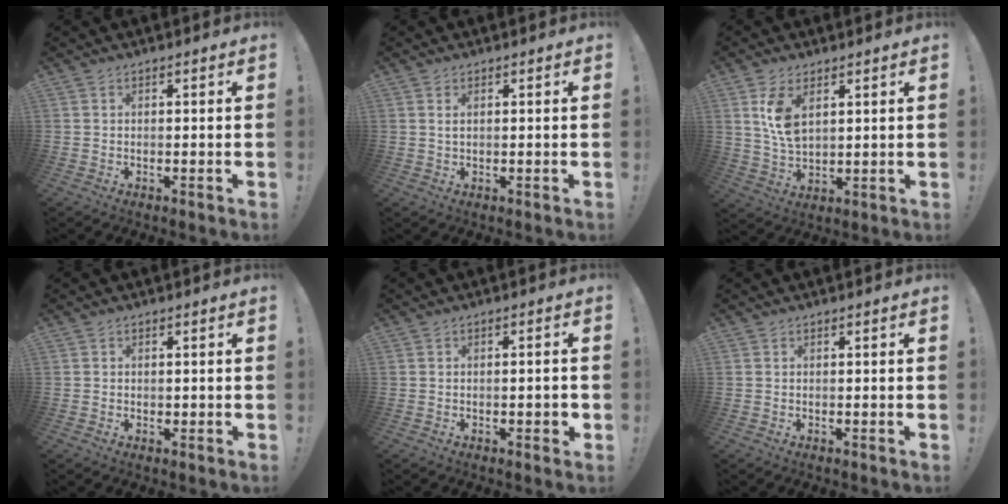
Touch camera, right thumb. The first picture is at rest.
{"total": 1.3, "force": [0.6, 0.4, 1.1], "torque": [-0.016, -0.002, 0.009]}
{"total": 8.3, "force": [4.0, 4.5, 5.7], "torque": [-0.095, -0.020, 0.071]}
{"total": 0.8, "force": [0.2, 0.8, 0.2], "torque": [0.006, -0.001, 0.002]}
{"total": 2.3, "force": [-0.9, 0.7, 2.1], "torque": [-0.037, 0.010, -0.013]}
{"total": 0.0}